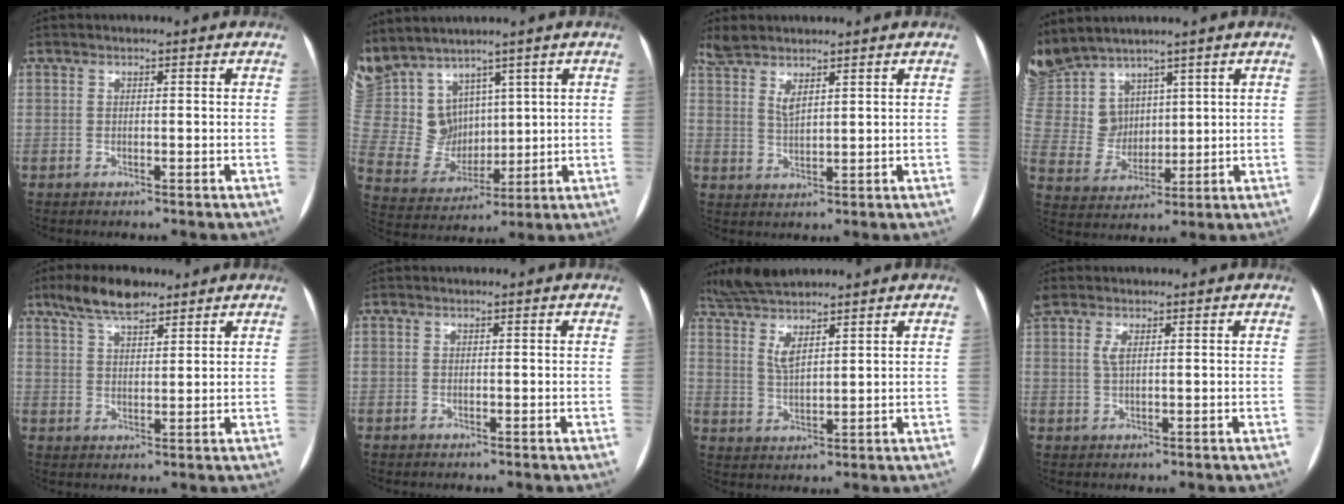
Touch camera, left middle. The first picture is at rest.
{"total": 12.0, "force": [8.7, 7.4, 3.6], "torque": [-0.107, 0.027, 0.197]}
{"total": 5.1, "force": [4.0, 1.1, 2.9], "torque": [-0.072, 0.004, 0.084]}
{"total": 12.2, "force": [9.9, 6.8, 2.3], "torque": [-0.076, 0.020, 0.217]}
{"total": 7.5, "force": [5.7, 2.4, 4.3], "torque": [-0.082, 0.014, 0.102]}
{"total": 0.0}
{"total": 8.6, "force": [7.1, 1.2, 4.7], "torque": [-0.100, 0.007, 0.136]}
{"total": 2.6, "force": [1.3, 0.8, 2.1], "torque": [-0.063, 0.010, 0.034]}